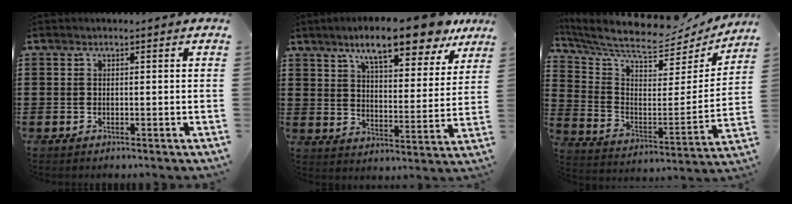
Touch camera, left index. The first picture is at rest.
{"total": 11.7, "force": [9.1, 2.1, 7.1], "torque": [-0.132, -0.031, 0.153]}
{"total": 6.9, "force": [6.4, 1.5, 2.1], "torque": [-0.077, -0.059, 0.107]}